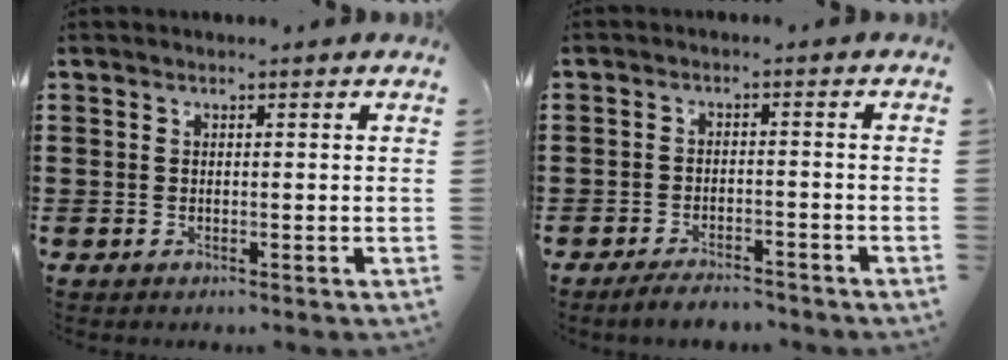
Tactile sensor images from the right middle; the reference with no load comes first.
{"total": 3.2, "force": [-3.1, 0.6, 0.5], "torque": [-0.011, 0.004, -0.064]}